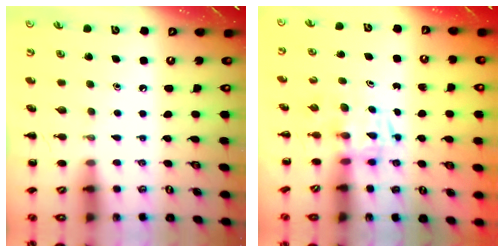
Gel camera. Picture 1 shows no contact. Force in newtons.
{"total": 2.9, "press": 2.9, "slide": 0.1}